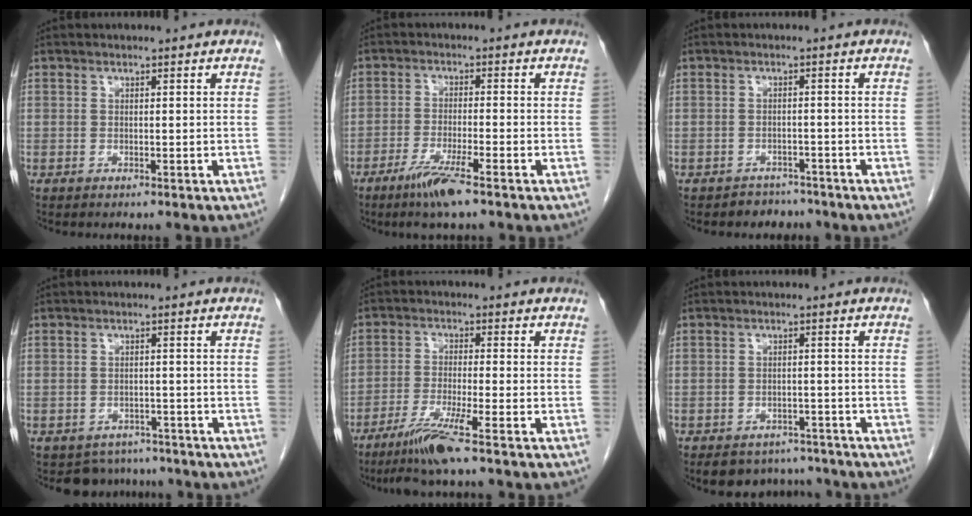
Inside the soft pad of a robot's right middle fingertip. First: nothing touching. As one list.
[{"total": 5.9, "force": [-4.0, -0.1, 4.4], "torque": [-0.089, -0.014, -0.076]}, {"total": 3.1, "force": [-2.7, 1.5, -0.6], "torque": [0.009, 0.007, -0.041]}, {"total": 5.0, "force": [-4.4, 2.4, -0.7], "torque": [0.018, 0.014, -0.058]}, {"total": 7.0, "force": [-4.9, -1.1, 4.9], "torque": [-0.097, -0.025, -0.099]}, {"total": 7.1, "force": [-6.3, 3.2, 0.6], "torque": [0.009, 0.011, -0.081]}]